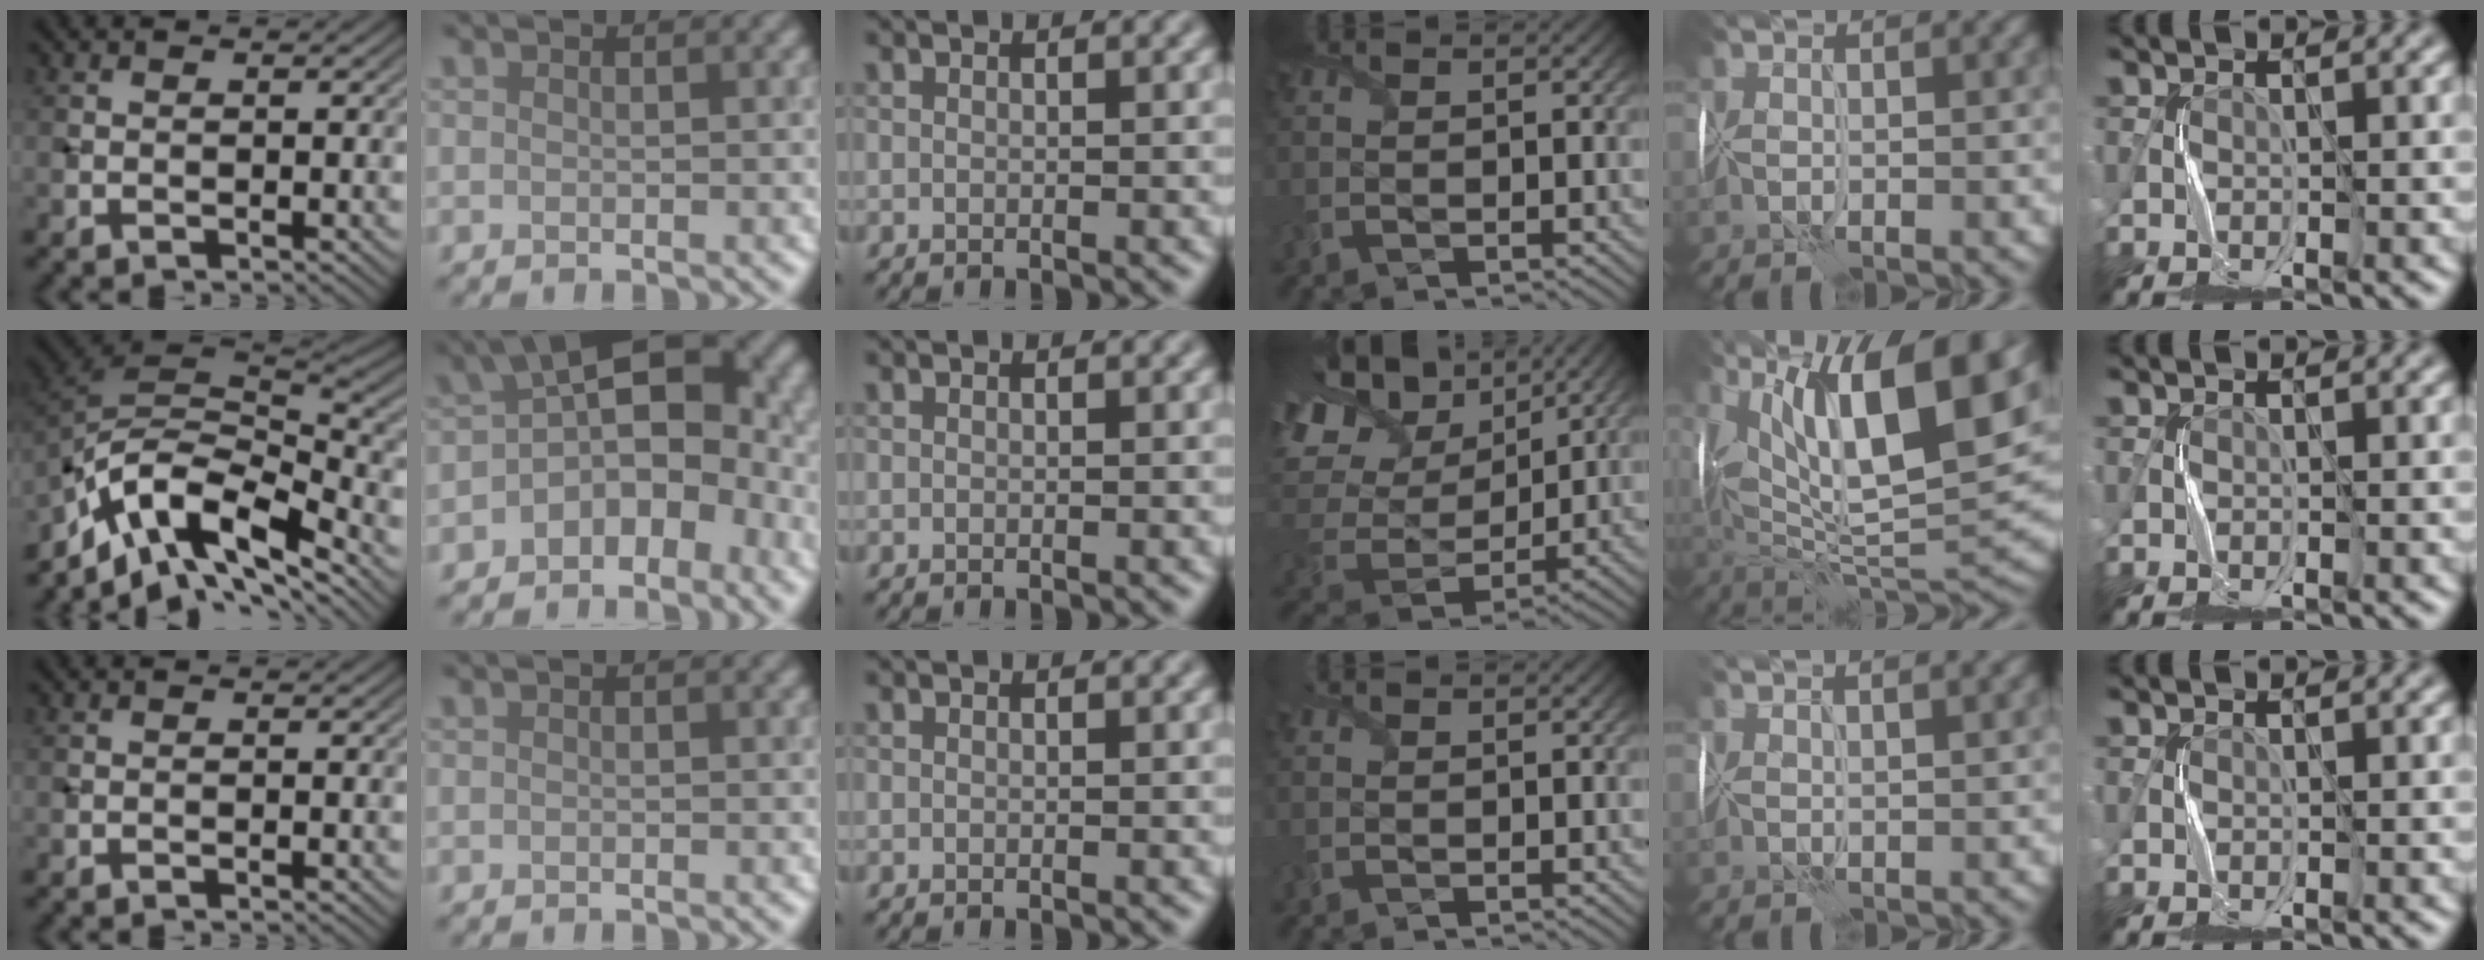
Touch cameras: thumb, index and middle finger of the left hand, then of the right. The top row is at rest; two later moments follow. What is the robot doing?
{"motion": "fold", "object": "tissue"}